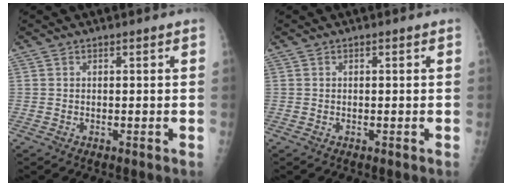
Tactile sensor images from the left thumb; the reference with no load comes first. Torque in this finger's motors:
{"motor_torque": [0.00, 0.00, 0.00, 0.00, 0.00]}